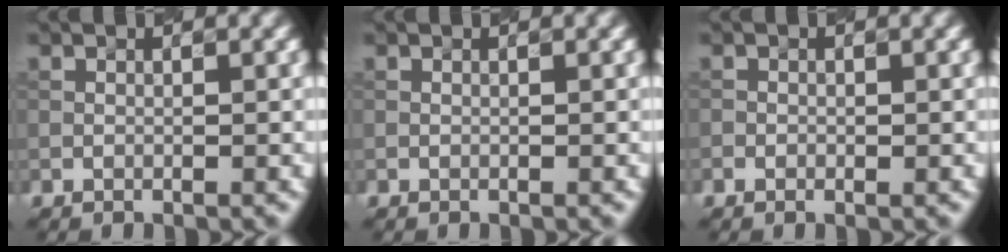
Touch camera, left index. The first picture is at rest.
{"total": 0.0}
{"total": 0.6, "force": [-0.2, 0.4, 0.3], "torque": [-0.002, -0.001, -0.002]}